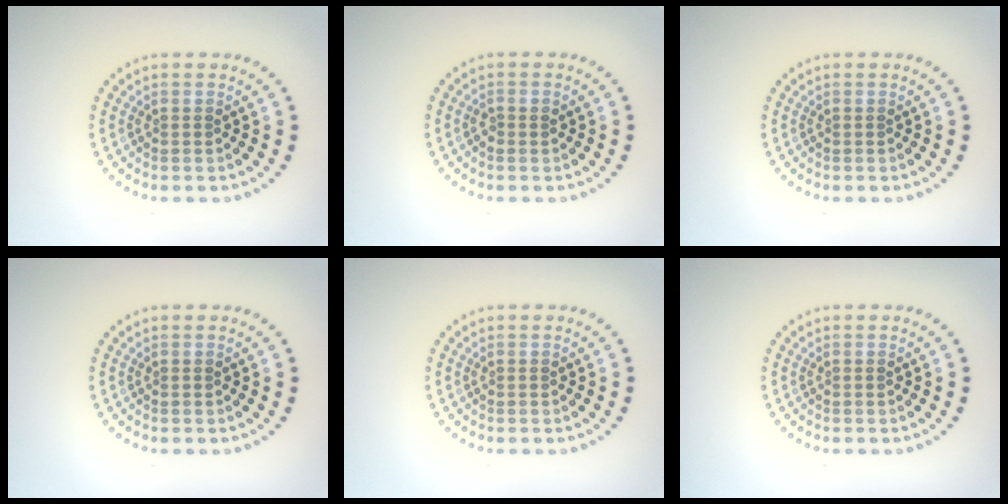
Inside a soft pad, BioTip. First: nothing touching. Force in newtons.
{"total": 0.8, "press": 0.8, "slide": 0.1}
{"total": 0.0}
{"total": 0.0}
{"total": 0.0}
{"total": 0.0}